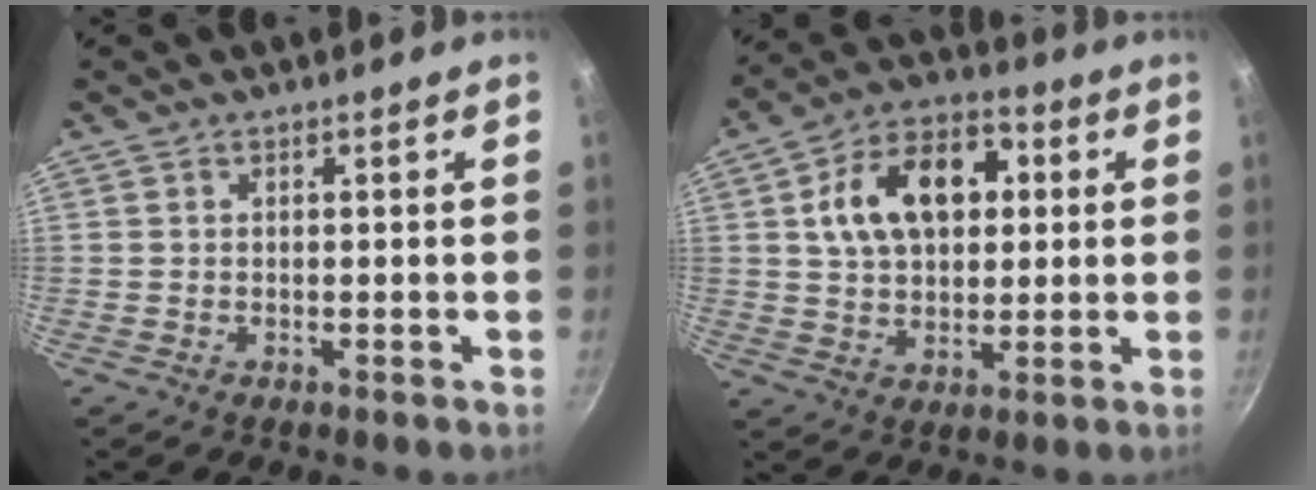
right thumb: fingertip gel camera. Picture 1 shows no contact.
{"total": 15.7, "force": [3.5, 10.2, 11.3], "torque": [-0.164, 0.013, 0.054]}